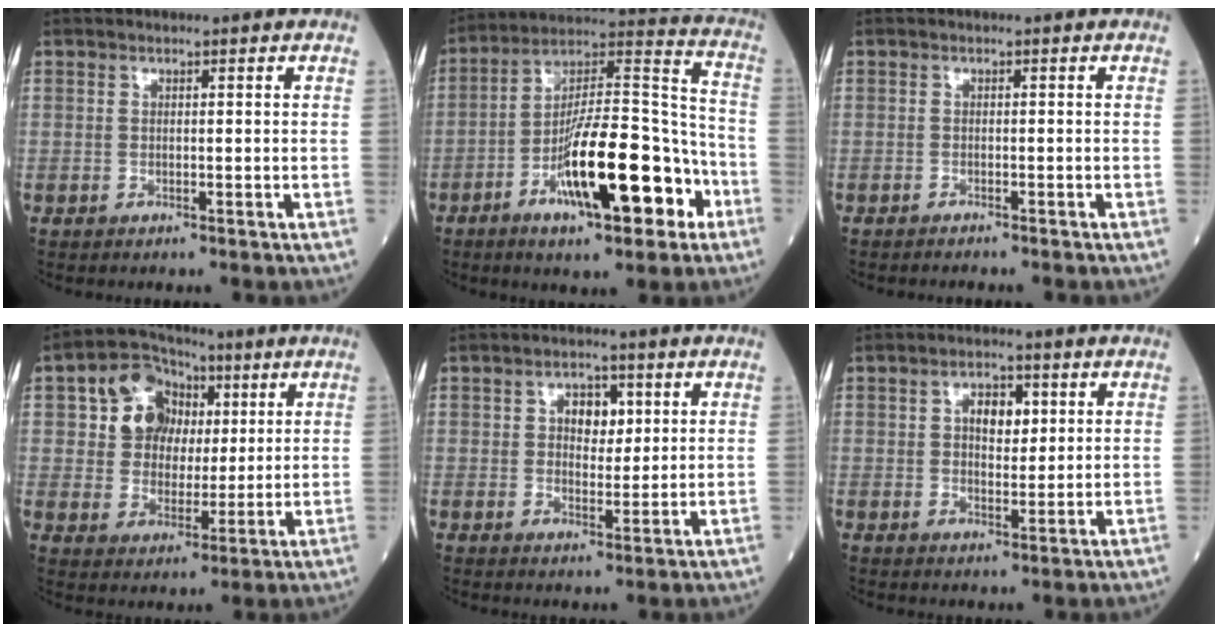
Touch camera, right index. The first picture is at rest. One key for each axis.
{"total": 19.2, "fx": -7.9, "fy": 4.6, "fz": 16.9, "tx": -0.292, "ty": 0.014, "tz": -0.119}
{"total": 2.6, "fx": -2.4, "fy": 0.1, "fz": 0.9, "tx": -0.014, "ty": -0.002, "tz": -0.030}
{"total": 9.7, "fx": 3.2, "fy": 8.1, "fz": 4.1, "tx": -0.076, "ty": 0.034, "tz": 0.062}
{"total": 4.5, "fx": 1.4, "fy": 2.8, "fz": 3.2, "tx": -0.047, "ty": 0.008, "tz": 0.023}
{"total": 4.5, "fx": 1.3, "fy": 2.4, "fz": 3.5, "tx": -0.054, "ty": 0.007, "tz": 0.022}